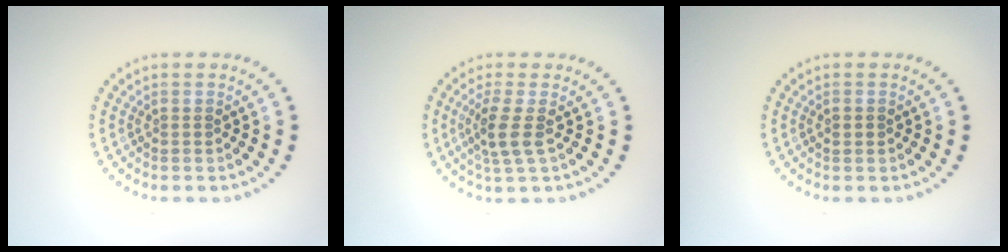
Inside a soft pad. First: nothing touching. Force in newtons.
{"total": 2.7, "press": 2.1, "slide": 1.7}
{"total": 1.1, "press": 1.1, "slide": 0.0}